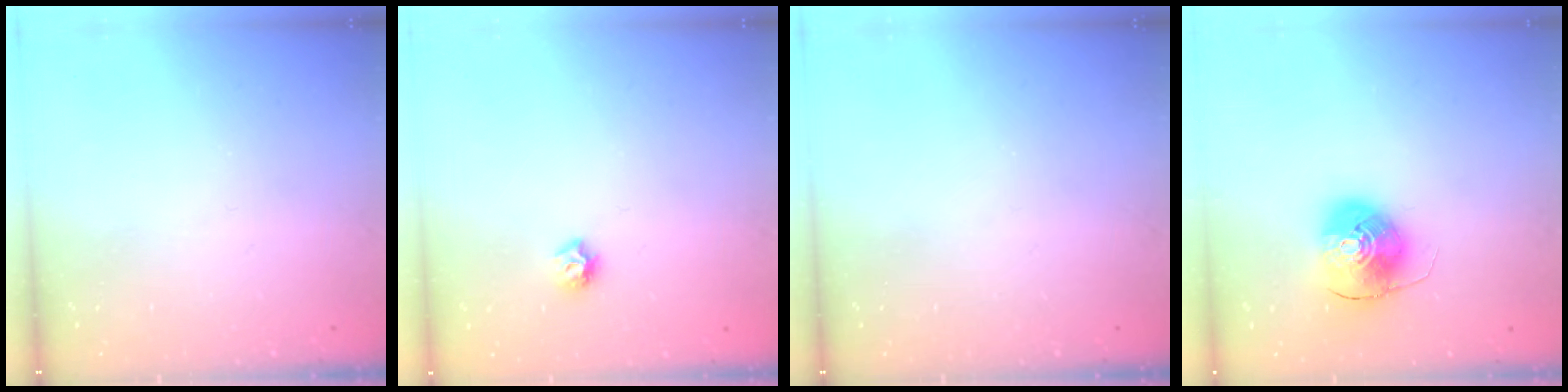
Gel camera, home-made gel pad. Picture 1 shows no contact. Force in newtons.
{"total": 5.8, "press": 5.8, "slide": 0.7}
{"total": 0.0}
{"total": 9.2, "press": 9.0, "slide": 1.5}